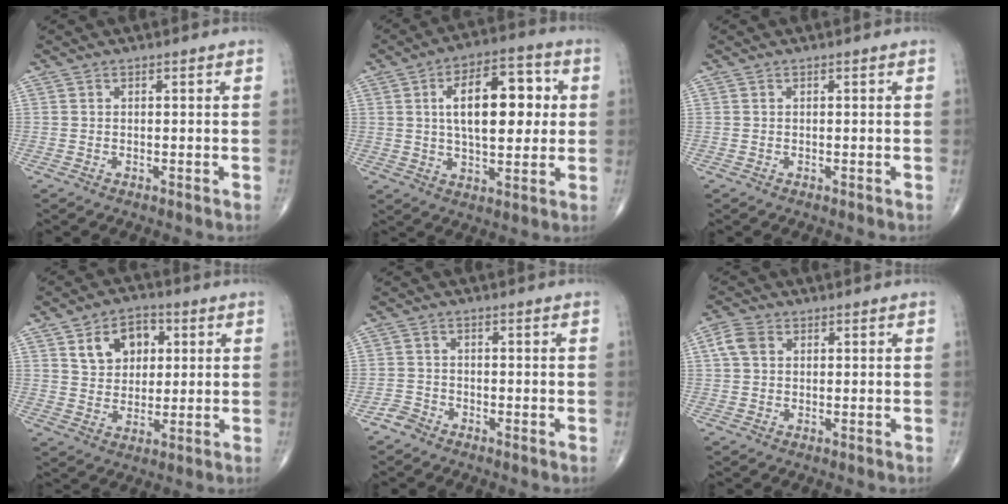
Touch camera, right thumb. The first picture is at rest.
{"total": 15.5, "force": [2.7, 7.3, 13.4], "torque": [-0.185, 0.010, 0.041]}
{"total": 0.0}
{"total": 9.6, "force": [3.4, 7.0, 5.6], "torque": [-0.051, -0.008, 0.058]}
{"total": 1.9, "force": [-1.6, 1.0, -0.1], "torque": [0.003, 0.002, -0.037]}
{"total": 3.8, "force": [1.0, 2.9, 2.3], "torque": [-0.049, 0.010, 0.018]}